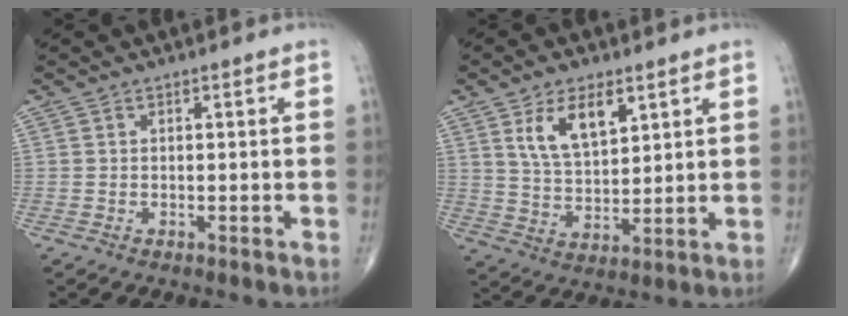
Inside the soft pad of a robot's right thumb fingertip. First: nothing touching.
{"total": 9.6, "force": [4.6, 4.7, 7.0], "torque": [-0.109, -0.024, 0.092]}